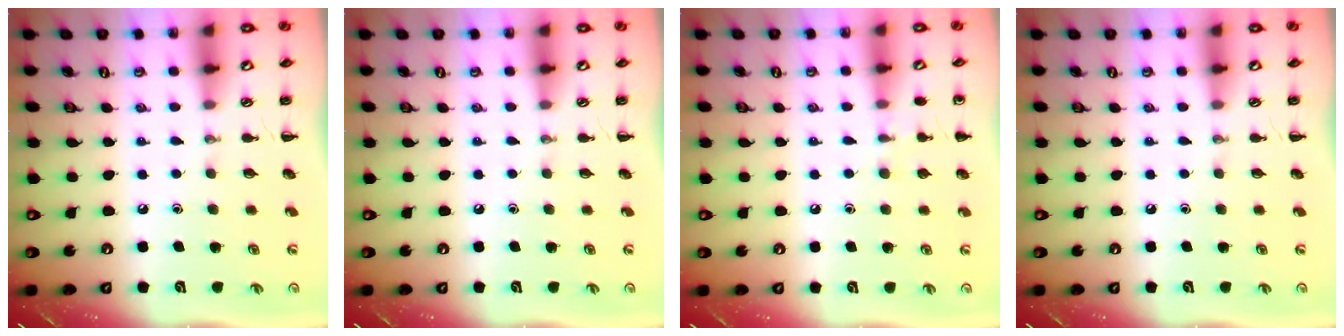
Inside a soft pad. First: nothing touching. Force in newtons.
{"total": 0.0}
{"total": 5.9, "press": 5.6, "slide": 1.8}
{"total": 0.0}